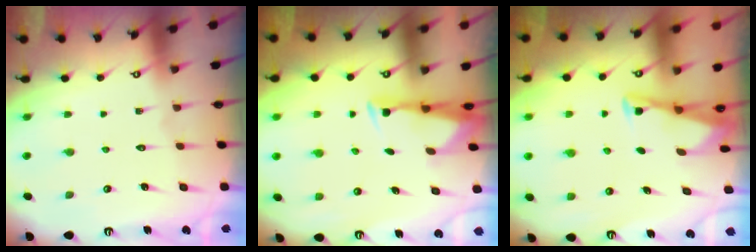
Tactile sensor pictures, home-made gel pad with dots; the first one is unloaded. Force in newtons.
{"total": 2.9, "press": 2.8, "slide": 0.8}
{"total": 2.9, "press": 2.9, "slide": 0.4}